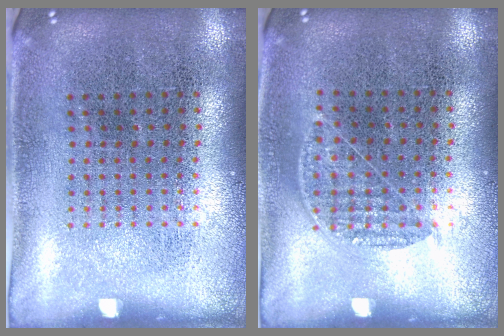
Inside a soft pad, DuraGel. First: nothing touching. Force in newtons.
{"total": 0.8, "press": 0.7, "slide": 0.5}